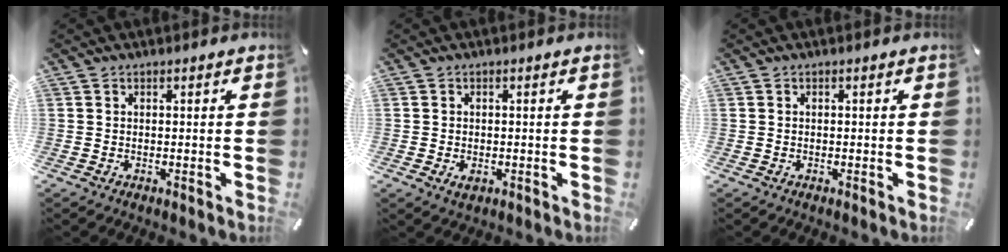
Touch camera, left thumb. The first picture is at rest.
{"total": 1.7, "force": [-0.4, 1.2, 1.1], "torque": [-0.025, 0.000, -0.009]}
{"total": 0.0}